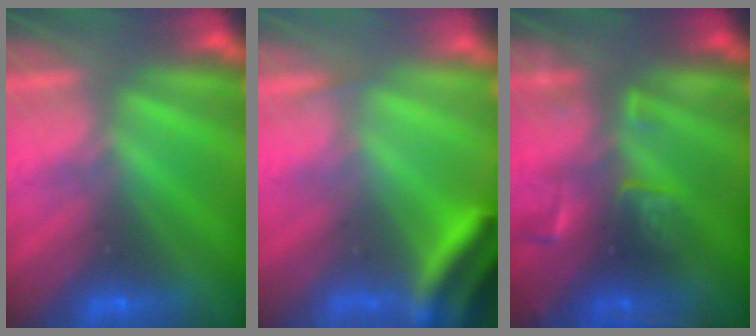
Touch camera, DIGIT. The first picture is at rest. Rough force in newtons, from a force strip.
{"total": 3.8}
{"total": 2.7}